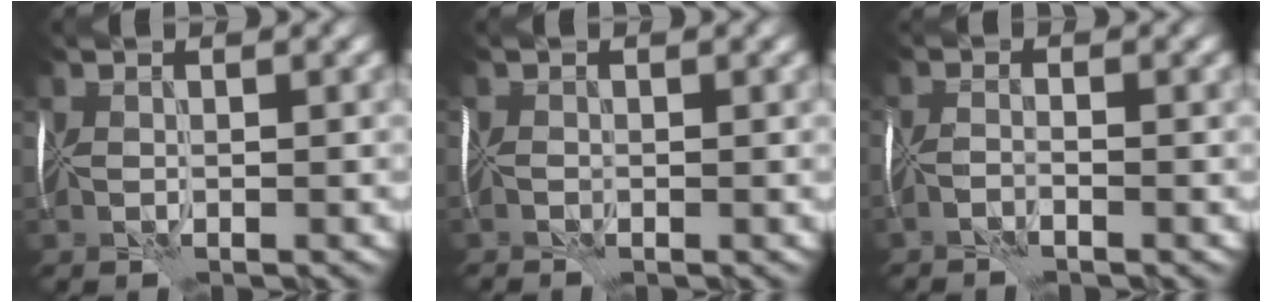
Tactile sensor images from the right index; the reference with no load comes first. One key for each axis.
{"total": 0.9, "fx": -0.9, "fy": 0.1, "fz": 0.1, "tx": -0.001, "ty": 0.000, "tz": -0.017}
{"total": 0.9, "fx": -0.8, "fy": -0.5, "fz": 0.0, "tx": -0.005, "ty": 0.002, "tz": -0.023}